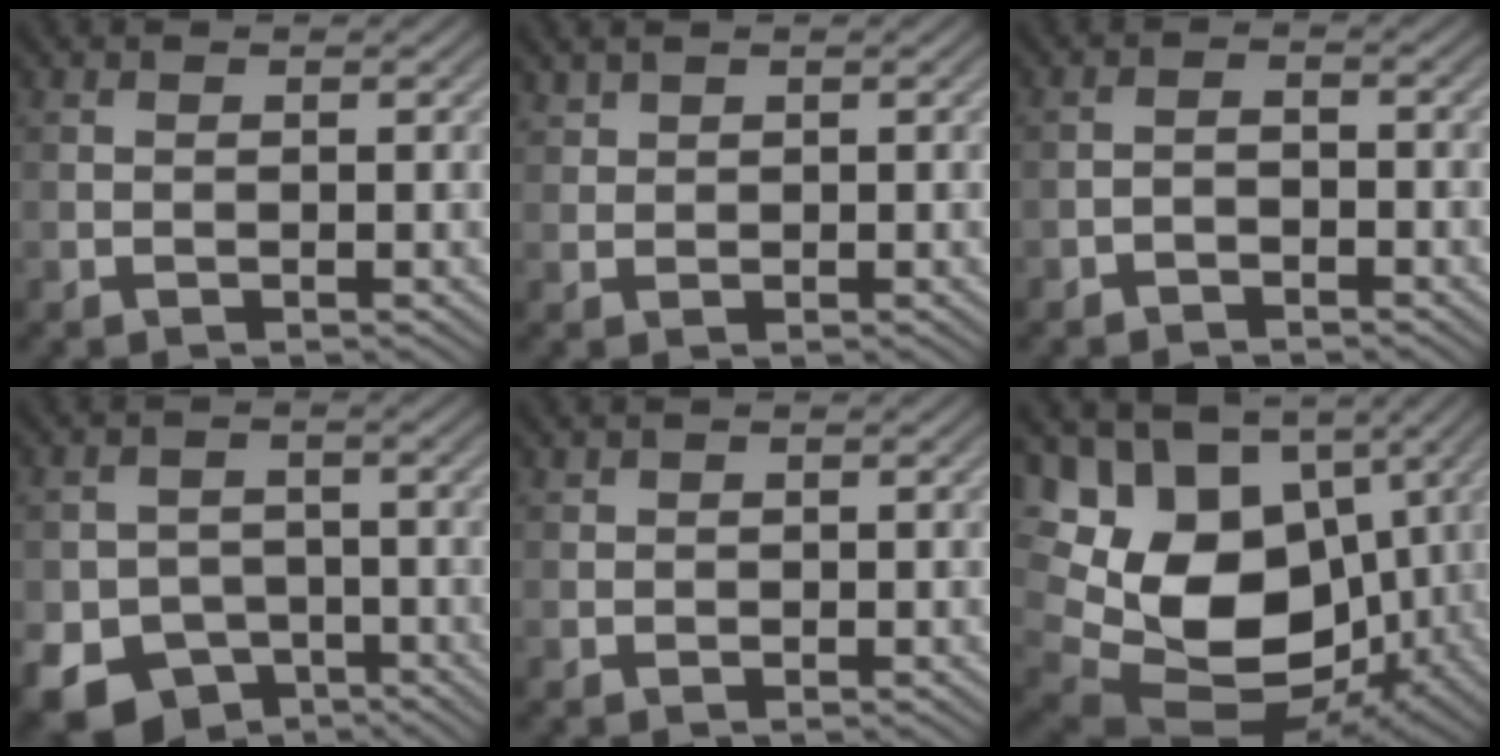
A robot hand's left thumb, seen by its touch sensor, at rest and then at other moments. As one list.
[{"total": 1.4, "force": [1.1, 0.8, 0.3], "torque": [-0.009, 0.003, 0.028]}, {"total": 1.7, "force": [-1.4, 0.6, 0.6], "torque": [-0.009, 0.004, -0.032]}, {"total": 8.3, "force": [-4.3, 6.4, 3.1], "torque": [-0.061, -0.024, -0.079]}, {"total": 0.9, "force": [0.5, 0.7, 0.1], "torque": [-0.001, -0.002, 0.010]}, {"total": 19.3, "force": [1.3, 14.3, 12.9], "torque": [-0.252, -0.016, 0.045]}]